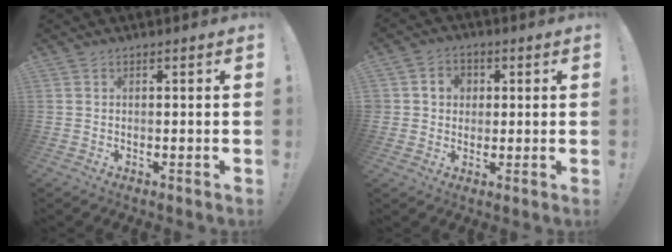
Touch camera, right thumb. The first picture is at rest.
{"total": 5.4, "force": [0.9, 5.2, 1.2], "torque": [-0.028, 0.002, 0.021]}